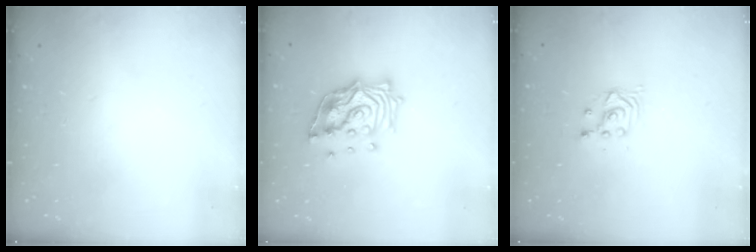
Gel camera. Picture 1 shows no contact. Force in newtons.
{"total": 15.8, "press": 15.7, "slide": 1.6}
{"total": 2.5, "press": 2.5, "slide": 0.2}